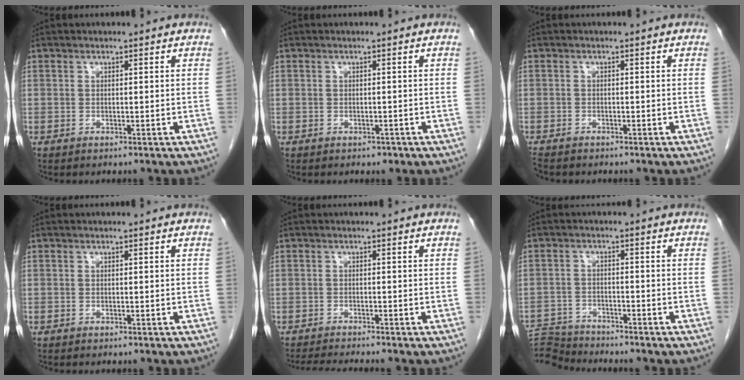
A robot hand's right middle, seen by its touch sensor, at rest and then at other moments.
{"total": 0.8, "force": [-0.5, 0.5, 0.3], "torque": [-0.006, 0.000, -0.005]}
{"total": 2.8, "force": [-2.3, 0.9, 1.1], "torque": [-0.021, -0.007, -0.032]}
{"total": 0.0}
{"total": 4.6, "force": [-4.2, -0.7, 1.7], "torque": [-0.027, -0.017, -0.070]}
{"total": 6.9, "force": [-6.9, 0.3, -0.5], "torque": [0.007, 0.002, -0.129]}